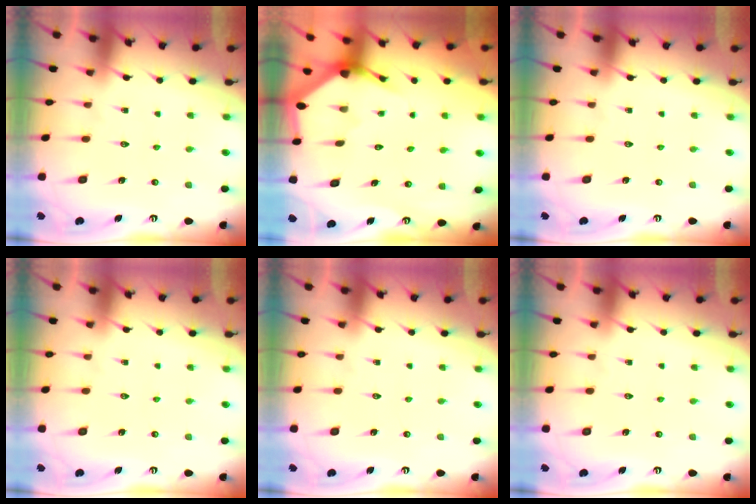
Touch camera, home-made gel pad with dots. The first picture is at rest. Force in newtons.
{"total": 2.9, "press": 2.9, "slide": 0.2}
{"total": 0.0}
{"total": 0.0}
{"total": 0.0}
{"total": 0.0}